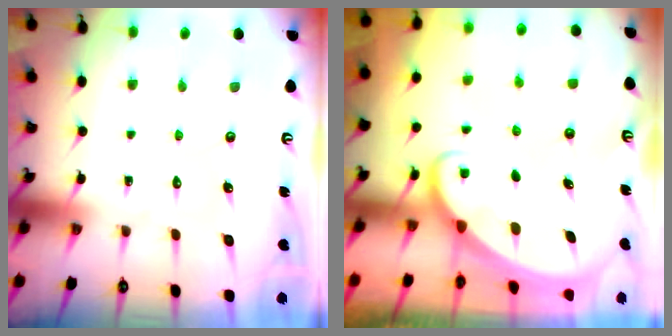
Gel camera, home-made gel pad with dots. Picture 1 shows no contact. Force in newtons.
{"total": 1.8, "press": 1.7, "slide": 0.0}